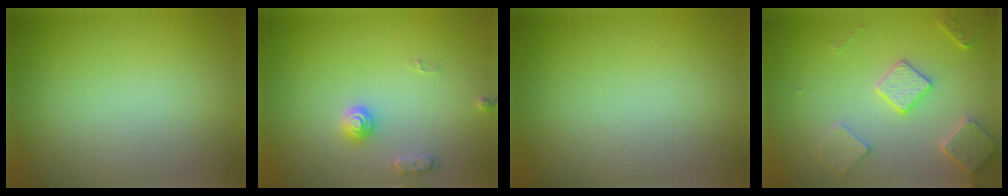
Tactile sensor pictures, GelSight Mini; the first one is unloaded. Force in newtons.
{"total": 2.0, "press": 2.0, "slide": 0.3}
{"total": 0.0}
{"total": 4.1, "press": 3.5, "slide": 2.1}